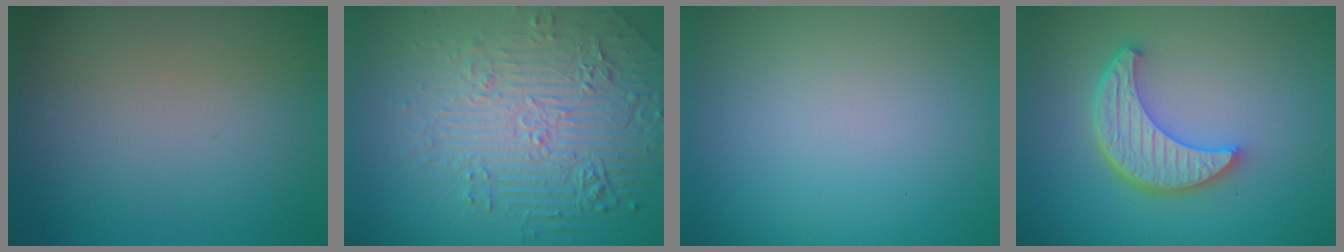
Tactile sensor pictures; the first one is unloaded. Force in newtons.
{"total": 7.8, "press": 5.6, "slide": 5.4}
{"total": 0.0}
{"total": 5.6, "press": 4.3, "slide": 3.6}